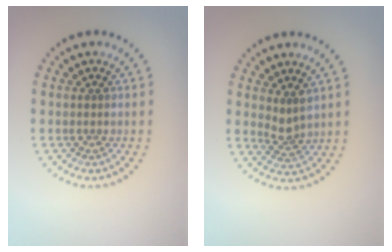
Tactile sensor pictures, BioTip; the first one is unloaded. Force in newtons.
{"total": 1.9, "press": 1.4, "slide": 1.3}